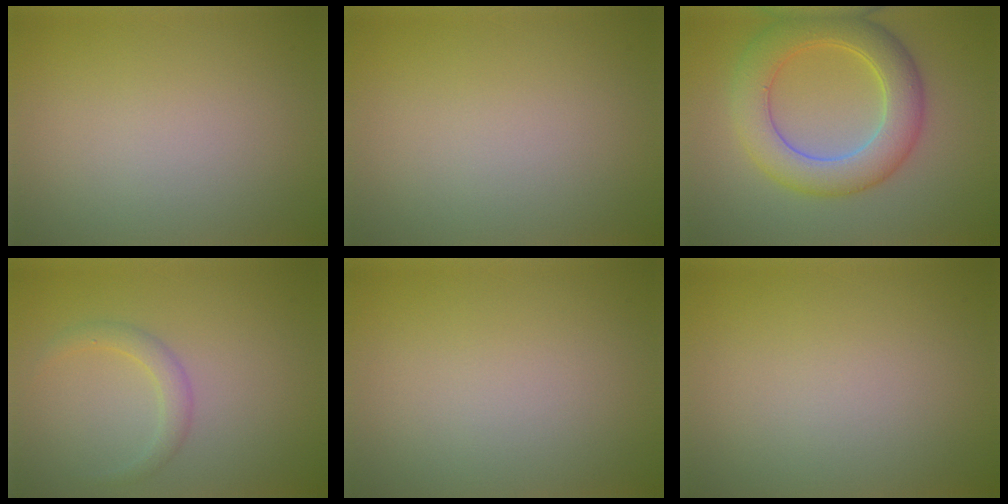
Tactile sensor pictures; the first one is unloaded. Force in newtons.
{"total": 0.0}
{"total": 6.6, "press": 6.6, "slide": 0.3}
{"total": 1.7, "press": 1.7, "slide": 0.1}
{"total": 0.0}
{"total": 0.0}